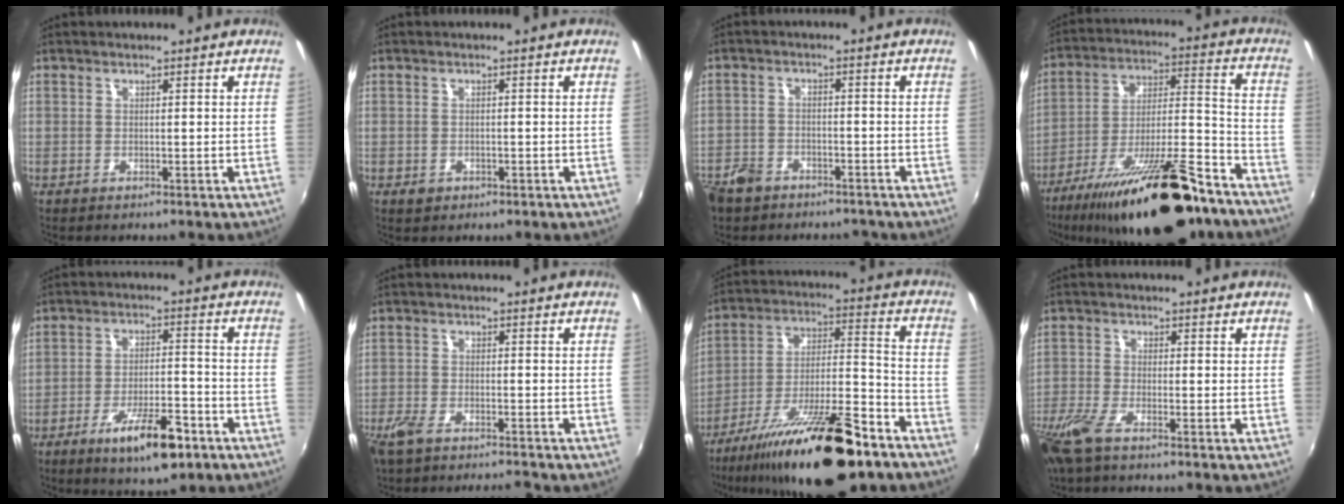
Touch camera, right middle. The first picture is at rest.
{"total": 1.6, "force": [-0.6, 1.3, 0.6], "torque": [-0.012, -0.002, -0.006]}
{"total": 8.9, "force": [-6.2, 5.7, 2.8], "torque": [-0.088, 0.011, -0.100]}
{"total": 26.7, "force": [-19.4, 6.8, 17.1], "torque": [-0.292, -0.028, -0.291]}
{"total": 10.8, "force": [-6.4, 2.9, 8.2], "torque": [-0.152, -0.007, -0.098]}
{"total": 6.5, "force": [-5.5, 1.6, 3.2], "torque": [-0.083, -0.018, -0.104]}
{"total": 24.6, "force": [-16.7, 6.4, 16.9], "torque": [-0.292, -0.032, -0.263]}
{"total": 7.9, "force": [-5.7, 2.1, 5.1], "torque": [-0.132, -0.028, -0.117]}